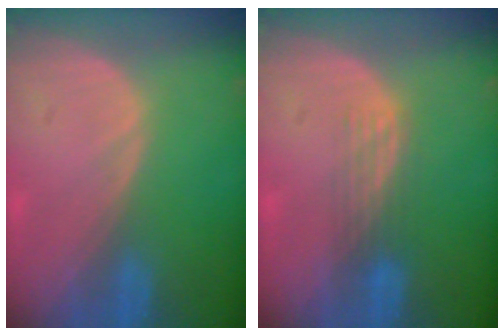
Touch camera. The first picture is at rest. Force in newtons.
{"total": 3.0, "press": 2.7, "slide": 1.3}